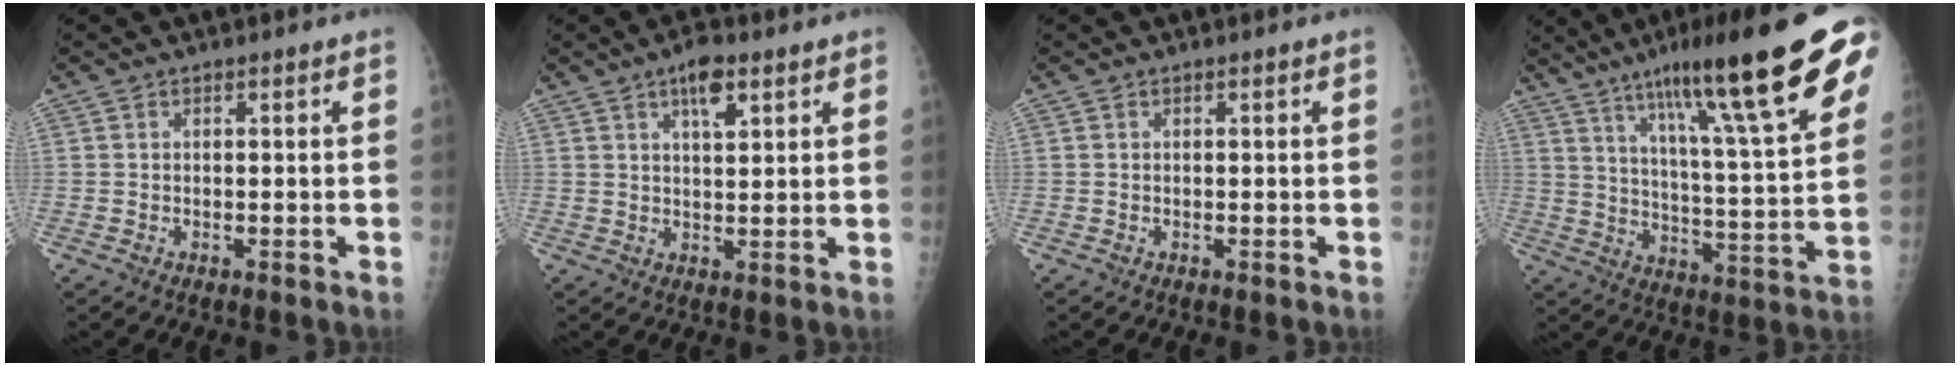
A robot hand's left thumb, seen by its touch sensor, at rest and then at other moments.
{"total": 5.5, "force": [3.1, 2.1, 4.0], "torque": [-0.055, -0.011, 0.047]}
{"total": 0.0}
{"total": 25.0, "force": [14.4, 3.4, 20.2], "torque": [-0.291, -0.035, 0.218]}